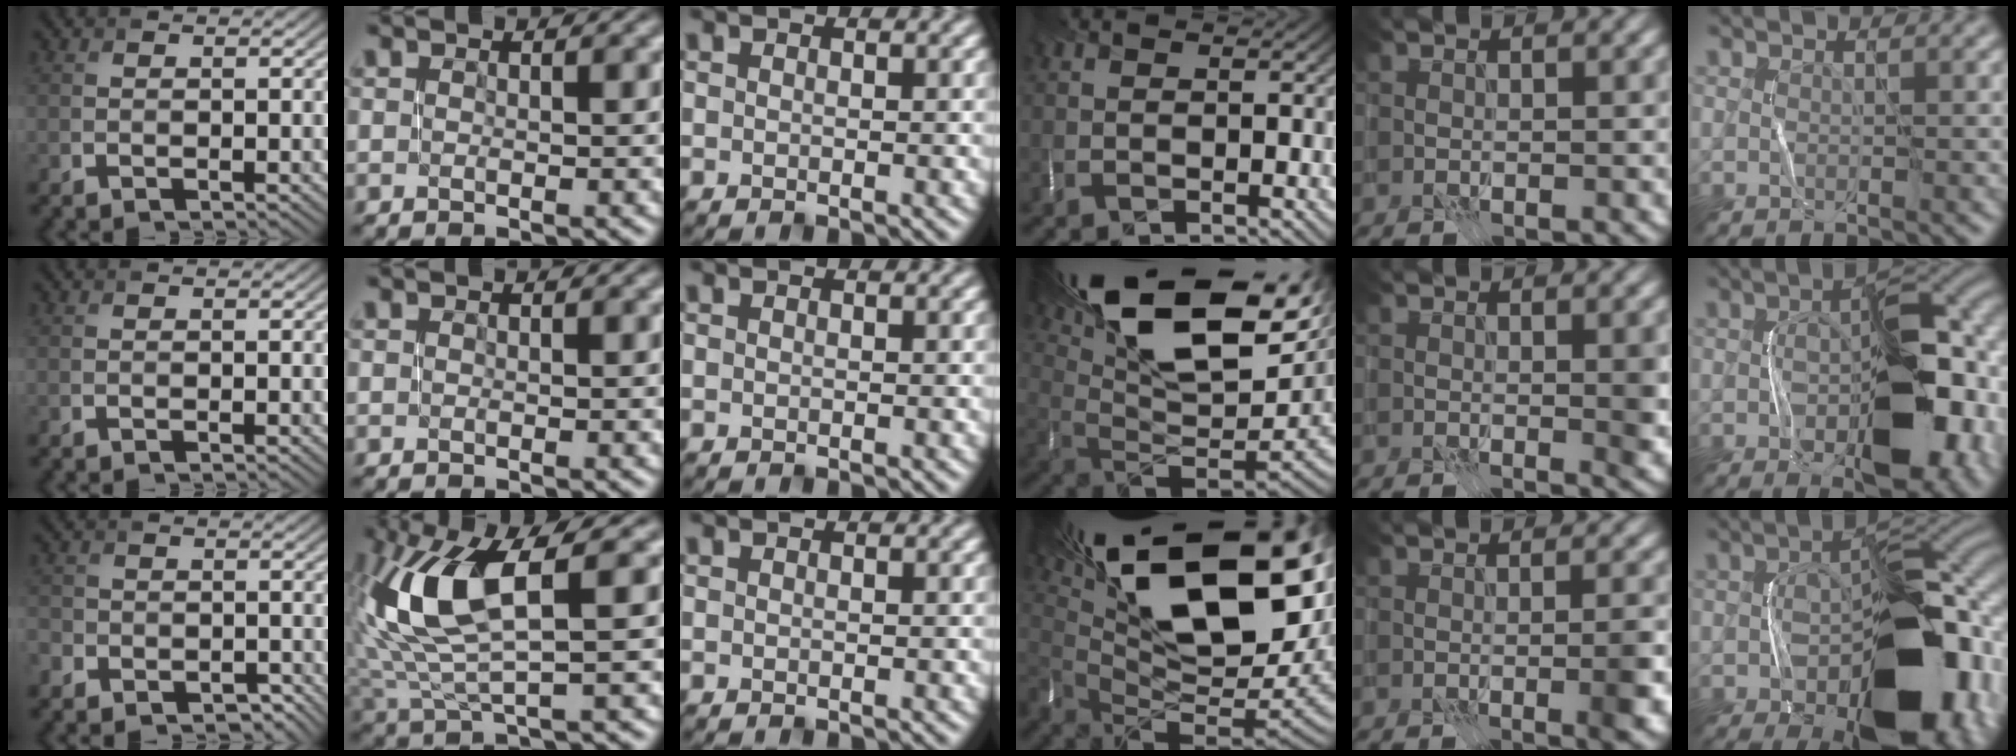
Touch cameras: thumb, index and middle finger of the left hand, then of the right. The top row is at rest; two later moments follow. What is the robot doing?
{"motion": "open", "object": "stapler"}